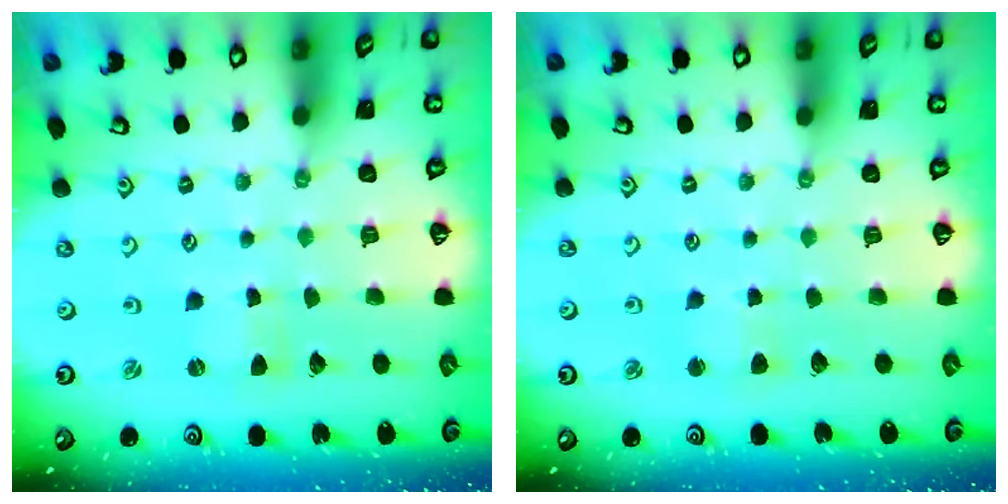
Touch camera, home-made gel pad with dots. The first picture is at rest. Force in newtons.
{"total": 2.5, "press": 2.4, "slide": 0.5}